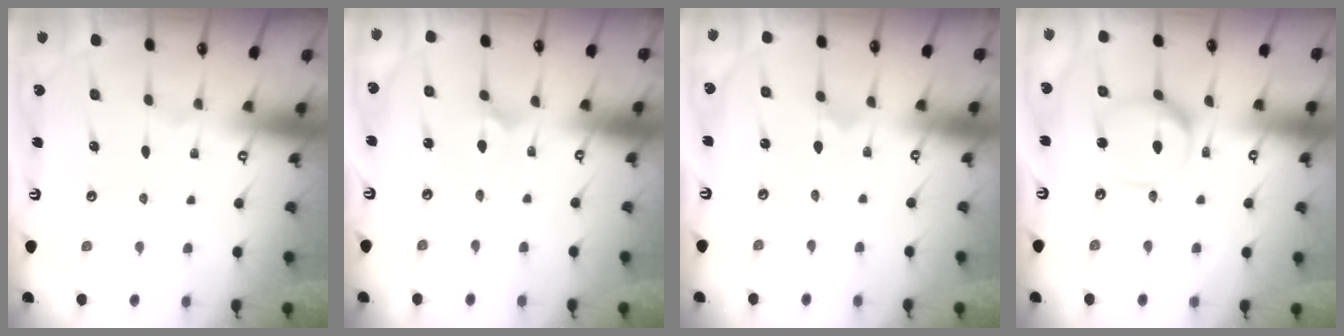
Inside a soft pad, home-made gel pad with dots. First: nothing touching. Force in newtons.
{"total": 2.3, "press": 2.3, "slide": 0.1}
{"total": 0.0}
{"total": 9.5, "press": 9.5, "slide": 0.9}